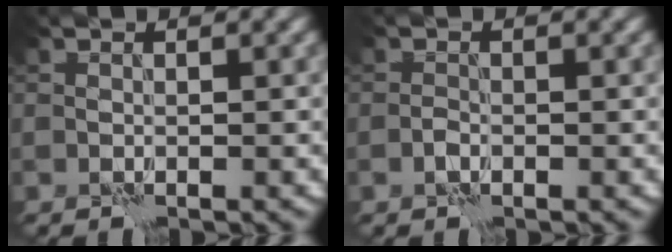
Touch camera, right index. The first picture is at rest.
{"total": 0.7, "force": [-0.5, 0.3, 0.4], "torque": [-0.006, 0.004, -0.011]}